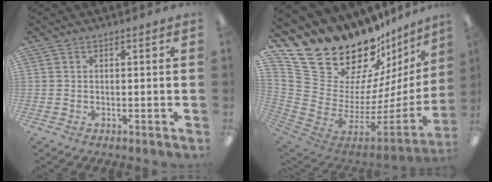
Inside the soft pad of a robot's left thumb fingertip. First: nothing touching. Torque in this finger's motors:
{"motor_torque": [1.62, 1.30, 0.73, -2.04, 0.25]}